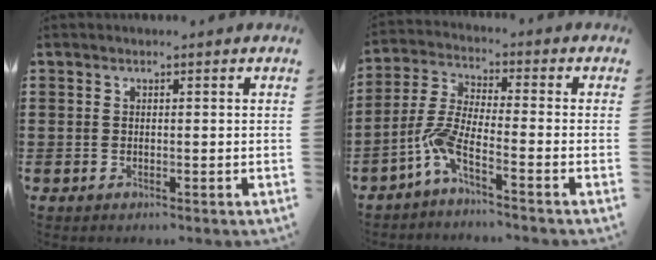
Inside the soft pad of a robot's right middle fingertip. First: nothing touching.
{"total": 6.0, "force": [-3.6, 1.0, 4.7], "torque": [-0.125, -0.018, -0.077]}